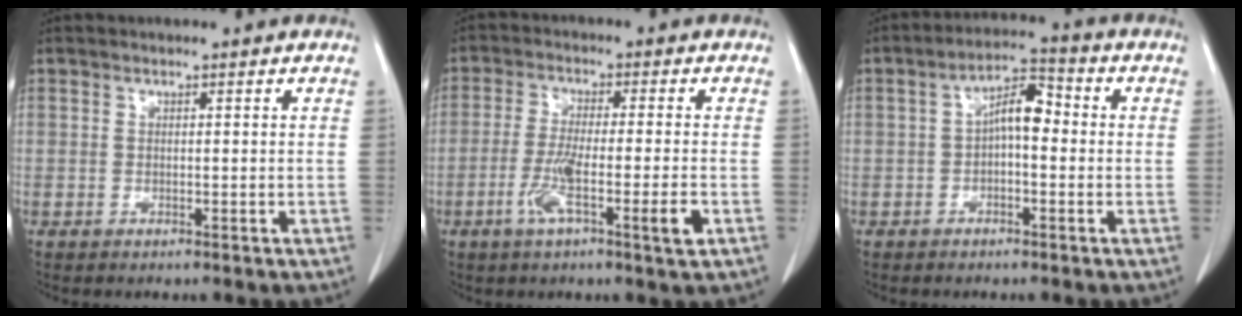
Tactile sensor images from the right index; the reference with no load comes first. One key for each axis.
{"total": 8.1, "fx": -3.1, "fy": 0.2, "fz": 7.5, "tx": -0.137, "ty": -0.013, "tz": -0.056}
{"total": 5.9, "fx": -0.1, "fy": 2.3, "fz": 5.5, "tx": -0.097, "ty": 0.029, "tz": -0.006}